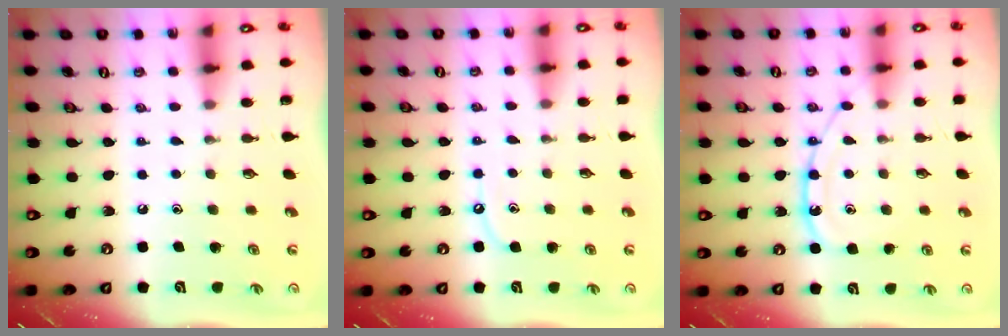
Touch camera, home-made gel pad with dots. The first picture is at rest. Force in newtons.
{"total": 4.0, "press": 4.0, "slide": 0.4}
{"total": 12.6, "press": 12.5, "slide": 1.1}